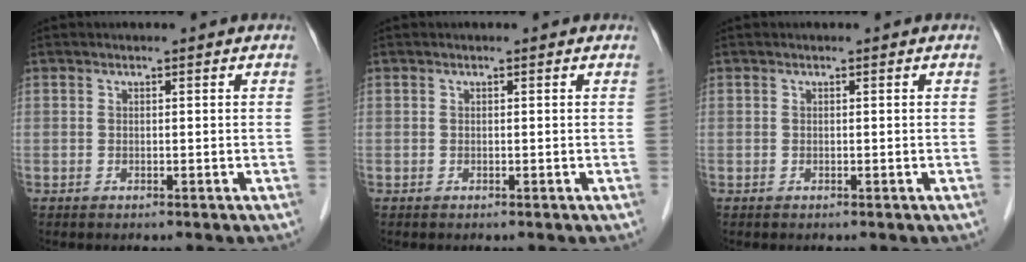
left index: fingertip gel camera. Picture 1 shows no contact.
{"total": 0.0}
{"total": 0.0}